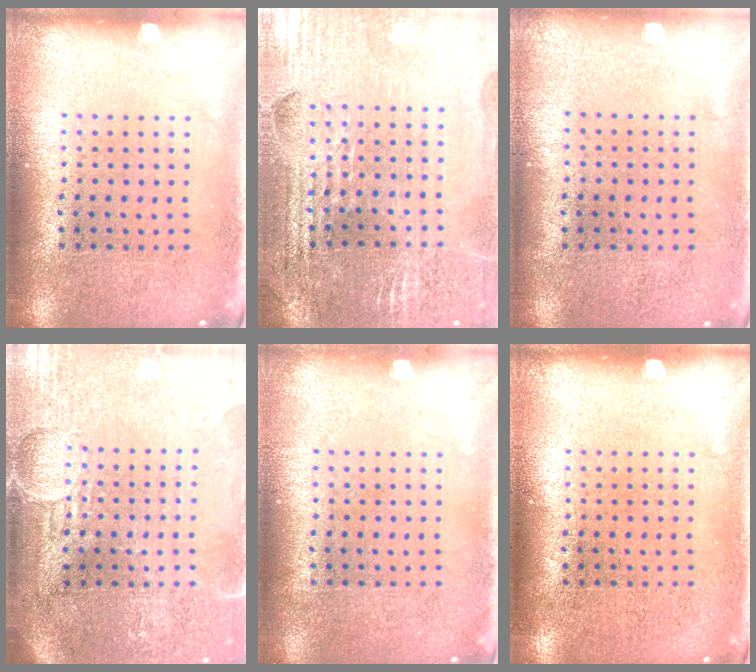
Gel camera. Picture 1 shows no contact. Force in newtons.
{"total": 3.0, "press": 3.0, "slide": 0.4}
{"total": 0.0}
{"total": 3.9, "press": 3.4, "slide": 1.9}
{"total": 0.0}
{"total": 0.0}